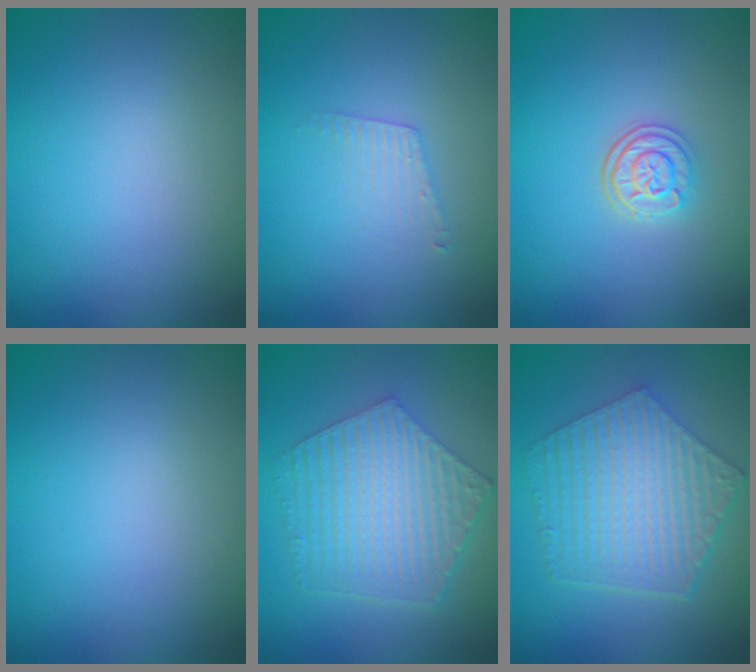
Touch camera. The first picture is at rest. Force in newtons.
{"total": 1.7, "press": 1.7, "slide": 0.0}
{"total": 2.8, "press": 2.4, "slide": 1.4}
{"total": 0.0}
{"total": 6.7, "press": 4.9, "slide": 4.6}
{"total": 6.9, "press": 5.0, "slide": 4.7}